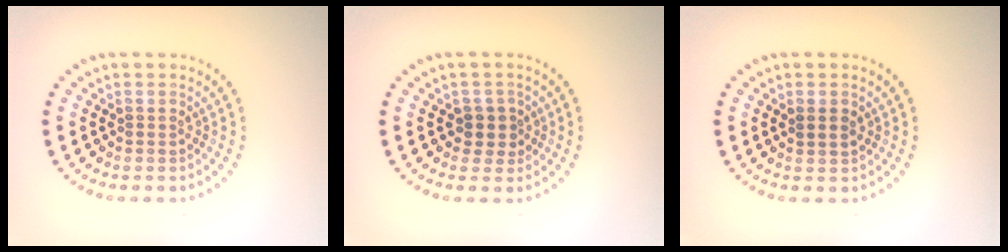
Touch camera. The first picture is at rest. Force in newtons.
{"total": 1.9, "press": 1.7, "slide": 0.8}
{"total": 1.2, "press": 1.1, "slide": 0.5}